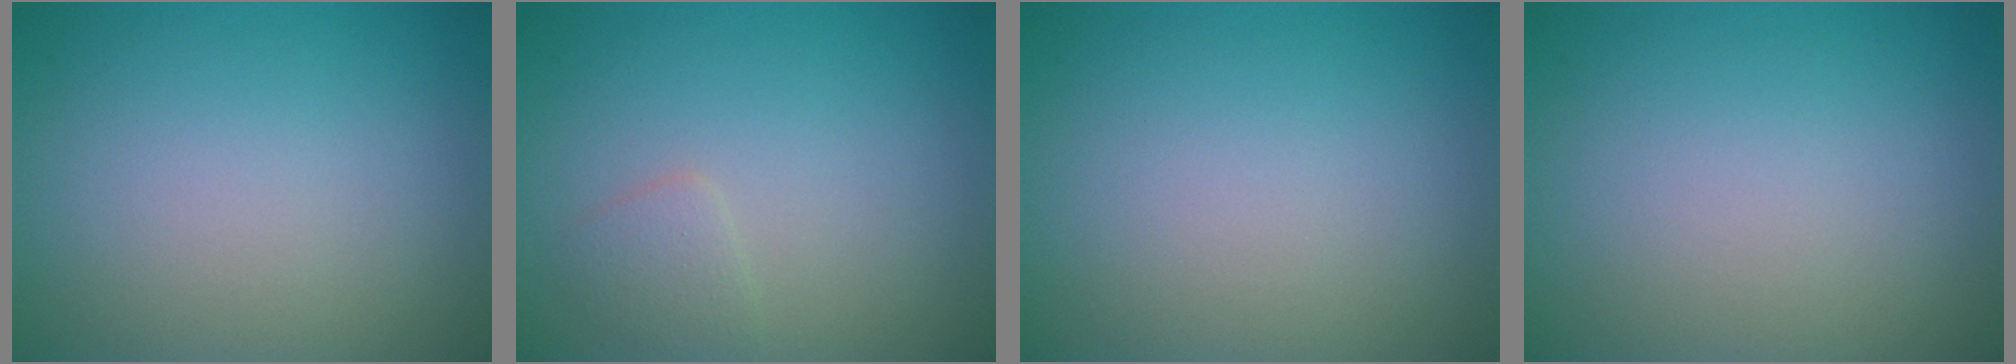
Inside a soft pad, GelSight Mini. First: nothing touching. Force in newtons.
{"total": 1.3, "press": 1.3, "slide": 0.1}
{"total": 0.0}
{"total": 0.0}